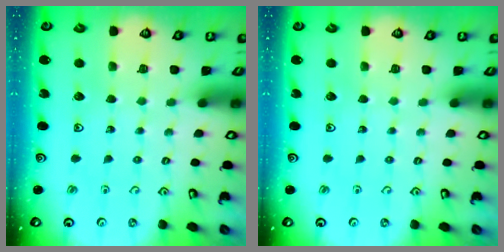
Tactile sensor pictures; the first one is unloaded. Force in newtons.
{"total": 0.0}